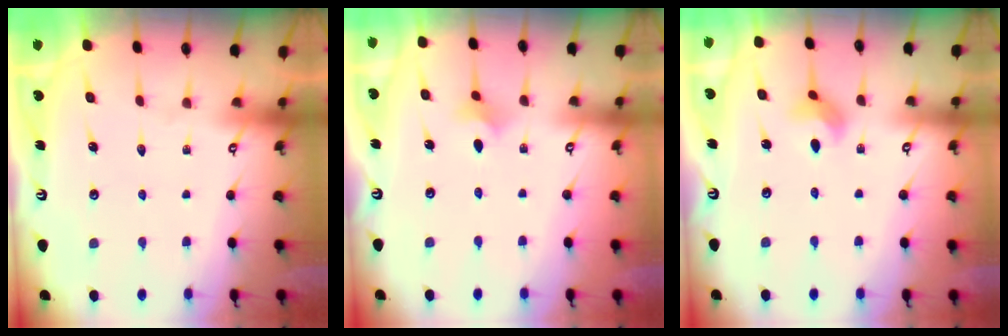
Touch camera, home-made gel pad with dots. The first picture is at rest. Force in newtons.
{"total": 3.4, "press": 3.3, "slide": 0.9}
{"total": 4.2, "press": 4.1, "slide": 0.8}